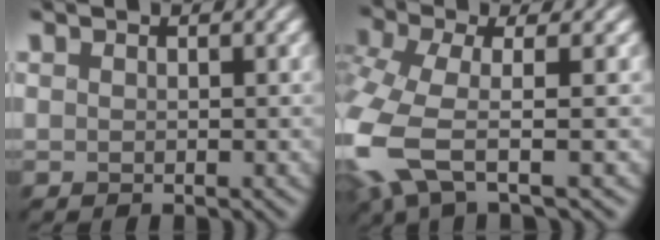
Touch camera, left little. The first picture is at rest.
{"total": 6.9, "force": [-3.4, 2.1, 5.7], "torque": [-0.157, -0.013, -0.074]}